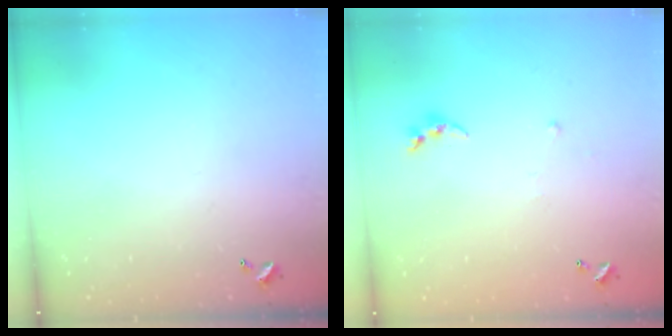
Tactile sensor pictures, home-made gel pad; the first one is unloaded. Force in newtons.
{"total": 5.4, "press": 5.4, "slide": 0.6}